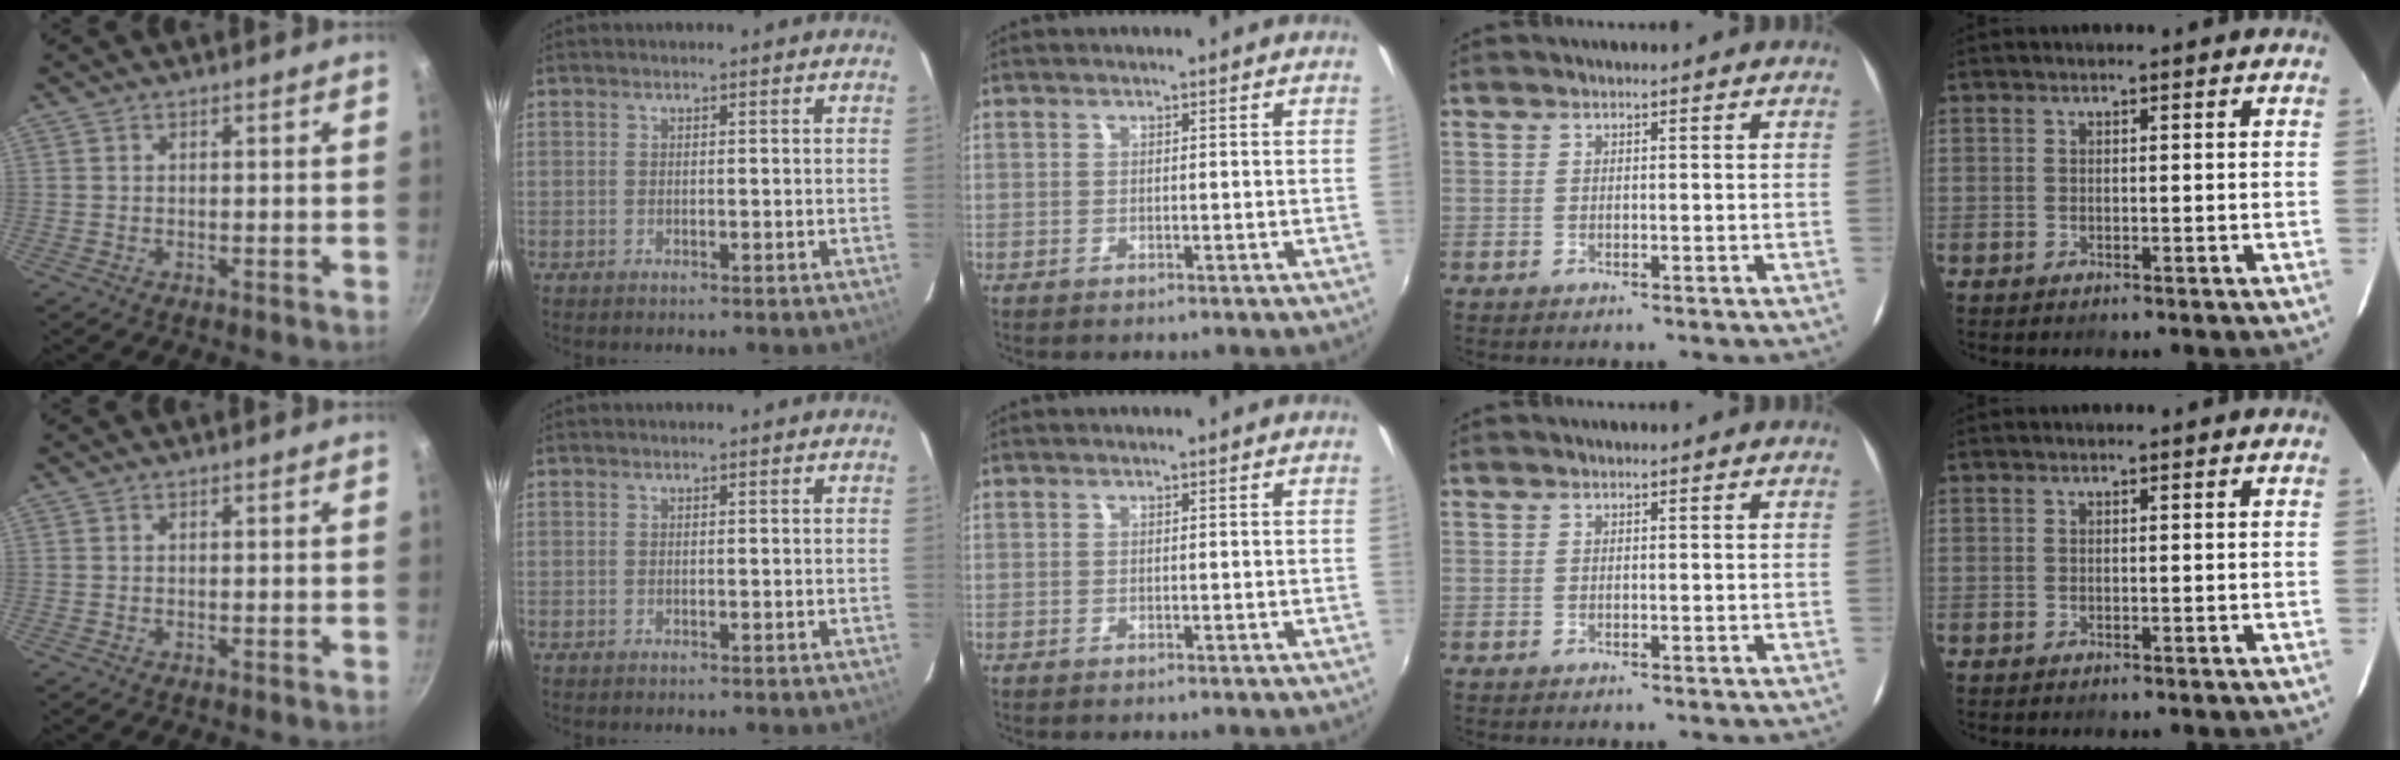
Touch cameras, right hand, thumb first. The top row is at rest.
{}